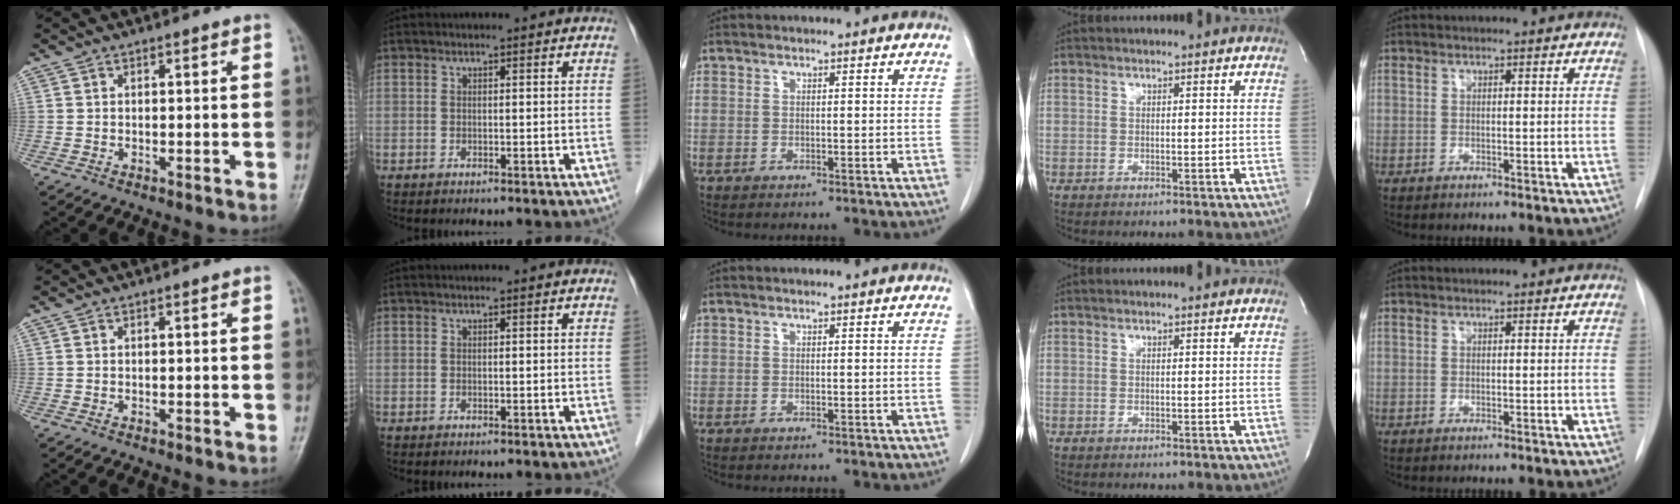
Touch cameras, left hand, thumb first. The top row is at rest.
{}